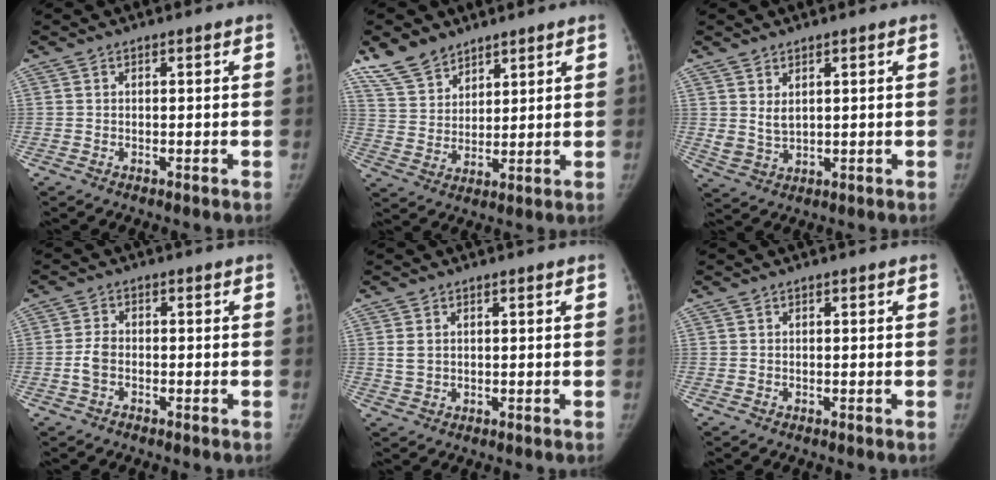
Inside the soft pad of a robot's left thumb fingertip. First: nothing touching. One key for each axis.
{"total": 8.5, "fx": 6.7, "fy": 4.6, "fz": 2.4, "tx": -0.027, "ty": -0.032, "tz": 0.139}
{"total": 3.4, "fx": 1.4, "fy": 2.0, "fz": 2.3, "tx": -0.041, "ty": -0.014, "tz": 0.038}
{"total": 3.0, "fx": -1.2, "fy": 2.0, "fz": 1.9, "tx": -0.041, "ty": 0.012, "tz": -0.027}
{"total": 2.5, "fx": 0.7, "fy": 1.8, "fz": 1.6, "tx": -0.026, "ty": -0.004, "tz": 0.021}
{"total": 0.0}